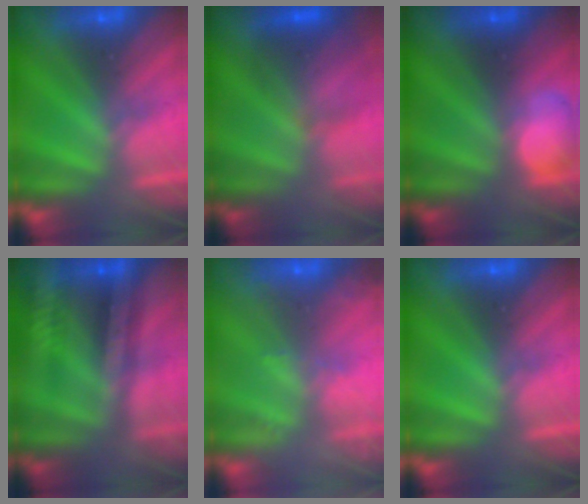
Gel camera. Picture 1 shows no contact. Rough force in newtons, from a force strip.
{"total": 4.9}
{"total": 2.4}
{"total": 2.4}
{"total": 9.5}
{"total": 0.0}